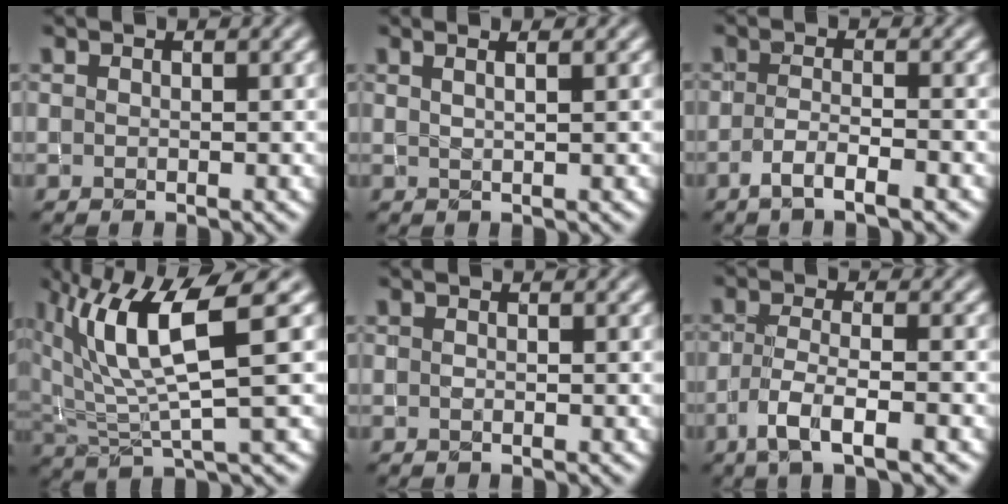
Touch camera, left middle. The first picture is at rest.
{"total": 2.3, "force": [1.4, 1.0, 1.5], "torque": [0.000, 0.005, -0.008]}
{"total": 2.8, "force": [-1.9, 0.6, 2.0], "torque": [-0.039, 0.000, -0.039]}
{"total": 8.1, "force": [3.4, 1.9, 7.1], "torque": [-0.144, 0.001, 0.068]}
{"total": 0.0}
{"total": 4.0, "force": [-2.3, 0.9, 3.1], "torque": [-0.066, -0.004, -0.045]}